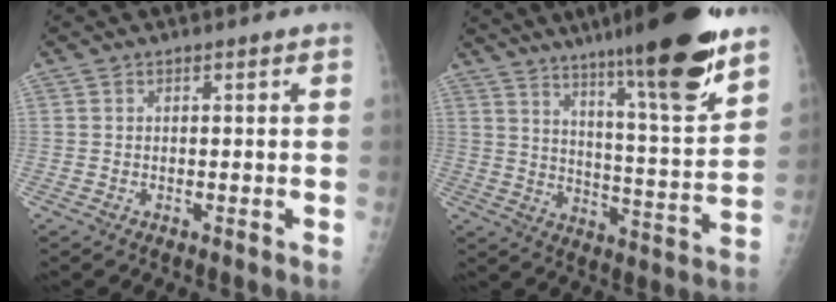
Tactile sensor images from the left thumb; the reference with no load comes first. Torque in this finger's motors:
{"motor_torque": [2.46, 1.25, 1.54, -1.21, 0.42]}